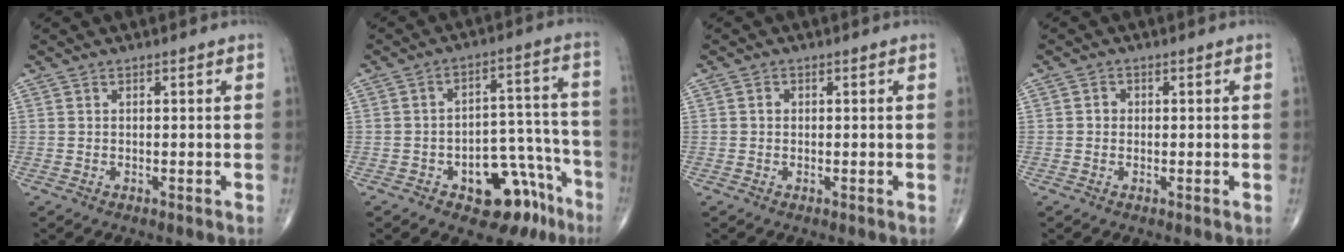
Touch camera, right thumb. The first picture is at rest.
{"total": 13.8, "force": [-7.7, 7.5, 8.6], "torque": [-0.064, 0.076, -0.099]}
{"total": 0.8, "force": [0.0, 0.8, 0.4], "torque": [-0.002, 0.002, -0.002]}
{"total": 1.3, "force": [-0.1, 1.2, 0.5], "torque": [-0.001, 0.004, -0.004]}